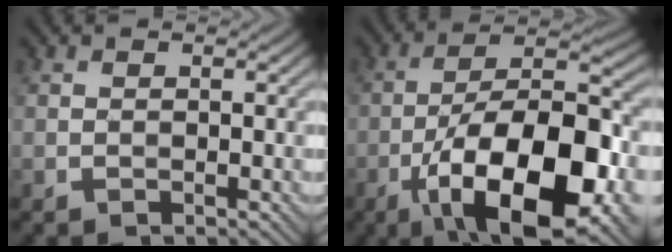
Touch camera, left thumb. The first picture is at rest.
{"total": 19.0, "force": [-8.4, 7.4, 15.3], "torque": [-0.252, -0.002, -0.149]}